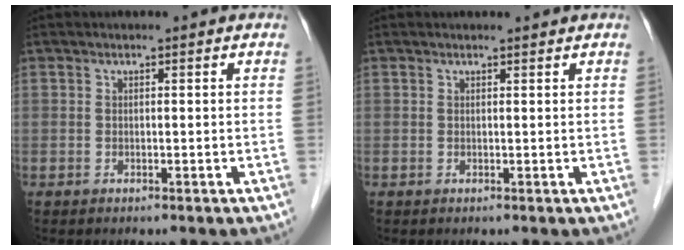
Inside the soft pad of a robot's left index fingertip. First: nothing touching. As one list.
[{"total": 0.8, "force": [0.8, -0.1, 0.0], "torque": [-0.008, -0.002, 0.010]}]